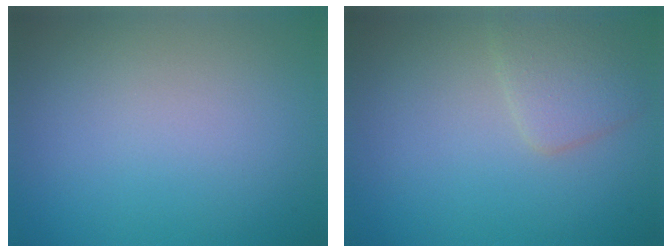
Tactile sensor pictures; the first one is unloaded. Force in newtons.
{"total": 2.6, "press": 2.6, "slide": 0.1}